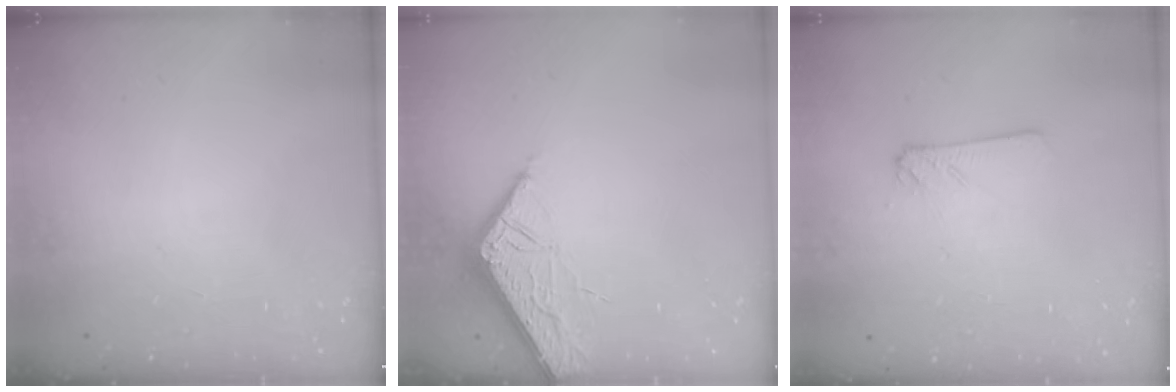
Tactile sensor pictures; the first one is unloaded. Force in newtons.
{"total": 5.9, "press": 5.9, "slide": 0.6}
{"total": 3.4, "press": 3.4, "slide": 0.4}